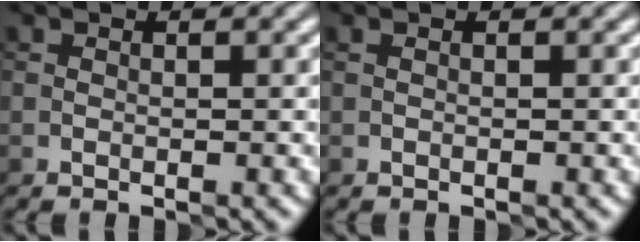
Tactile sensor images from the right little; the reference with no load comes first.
{"total": 0.0}